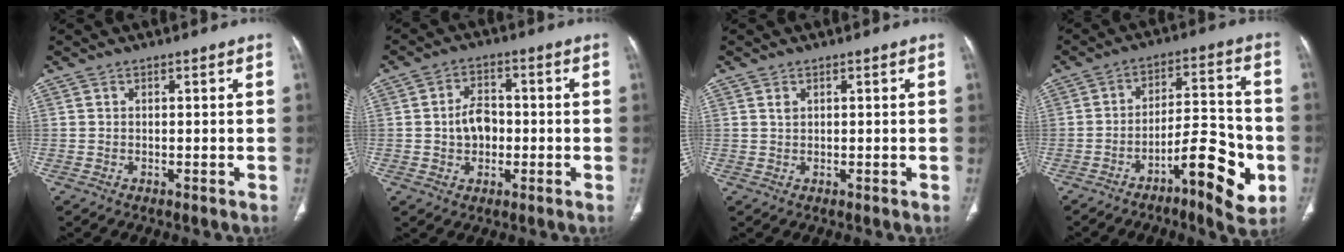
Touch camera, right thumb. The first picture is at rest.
{"total": 6.2, "force": [-0.6, 4.6, 4.1], "torque": [-0.053, 0.017, -0.012]}
{"total": 0.9, "force": [0.4, 0.6, 0.4], "torque": [-0.005, -0.002, 0.009]}
{"total": 13.5, "force": [-5.6, 4.4, 11.5], "torque": [-0.151, 0.039, -0.084]}